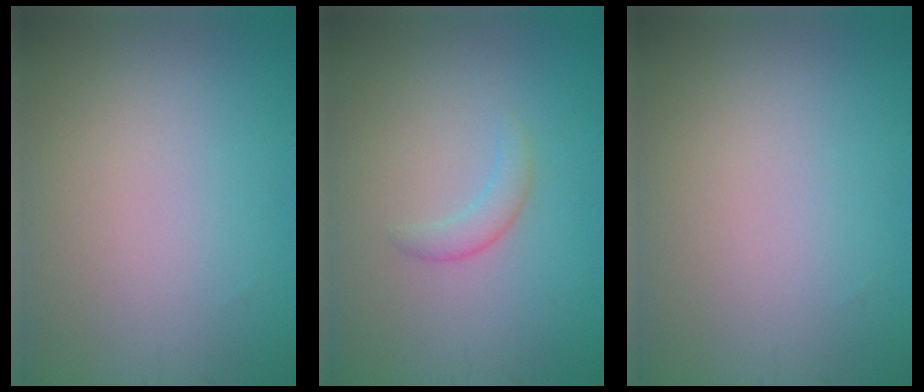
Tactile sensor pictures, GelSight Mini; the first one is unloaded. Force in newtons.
{"total": 1.4, "press": 1.4, "slide": 0.2}
{"total": 0.0}